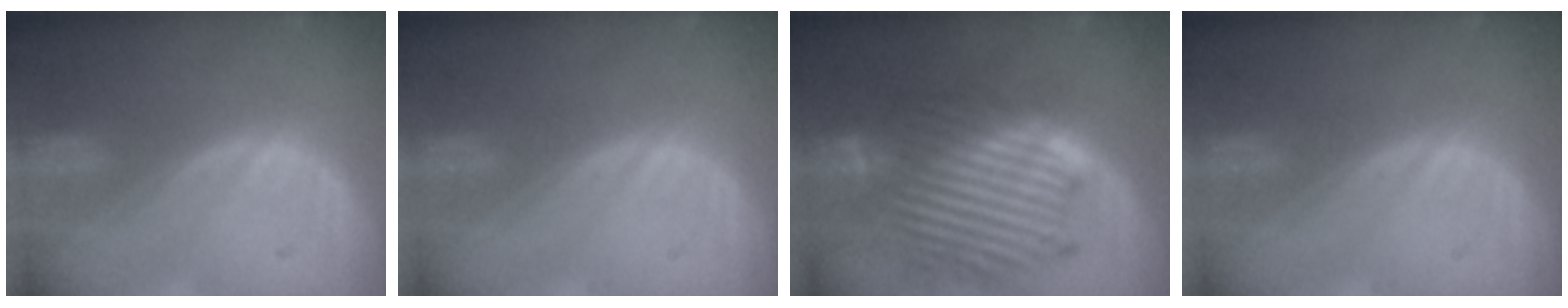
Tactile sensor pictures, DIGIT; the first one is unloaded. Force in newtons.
{"total": 0.0}
{"total": 13.2, "press": 13.2, "slide": 1.1}
{"total": 0.0}